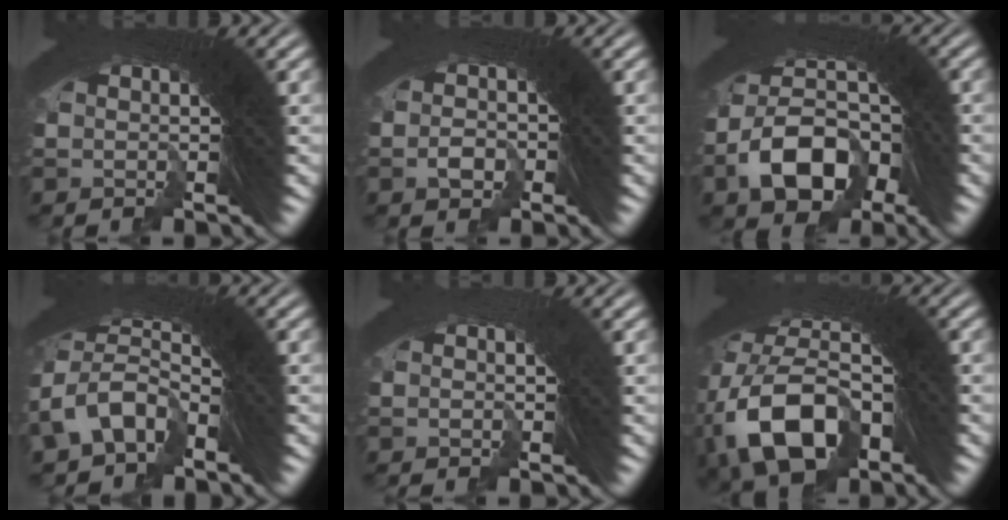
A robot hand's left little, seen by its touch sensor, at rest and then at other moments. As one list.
[{"total": 2.5, "force": [-2.0, 1.4, -0.2], "torque": [0.011, -0.009, -0.034]}, {"total": 9.6, "force": [-2.9, 6.7, 6.2], "torque": [-0.099, -0.017, -0.053]}, {"total": 5.6, "force": [-2.8, 4.7, 0.9], "torque": [-0.046, -0.027, -0.050]}, {"total": 2.5, "force": [-1.5, -1.2, -1.6], "torque": [0.029, -0.004, -0.023]}, {"total": 10.0, "force": [-3.7, 7.3, 5.7], "torque": [-0.117, -0.039, -0.053]}]